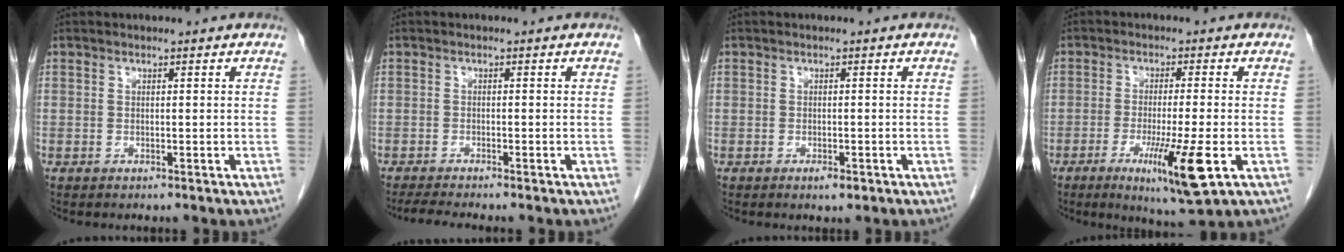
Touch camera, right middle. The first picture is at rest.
{"total": 3.9, "force": [-3.4, -0.2, 1.9], "torque": [-0.033, -0.011, -0.056]}
{"total": 1.4, "force": [-0.8, 0.5, 1.0], "torque": [-0.016, -0.001, -0.009]}
{"total": 9.6, "force": [-3.6, 0.0, 8.9], "torque": [-0.151, -0.028, -0.056]}